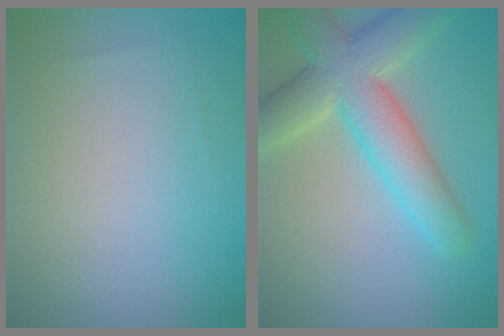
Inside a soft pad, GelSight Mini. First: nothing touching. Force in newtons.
{"total": 8.2, "press": 8.2, "slide": 0.6}